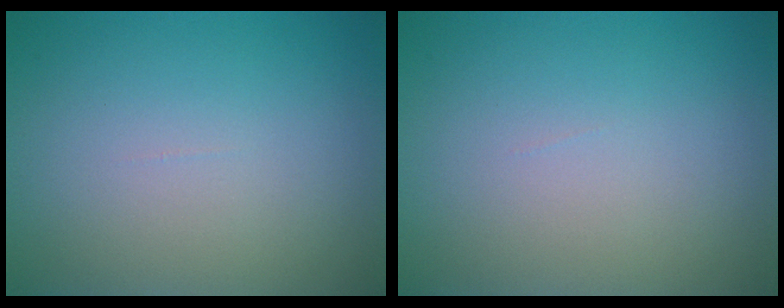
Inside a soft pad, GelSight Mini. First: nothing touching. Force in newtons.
{"total": 0.0}